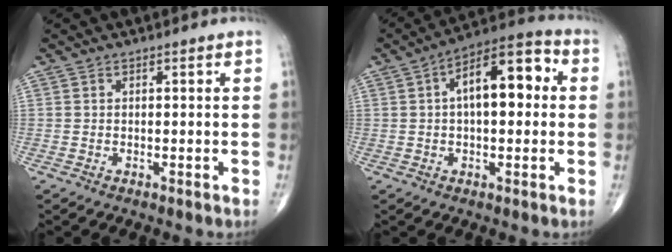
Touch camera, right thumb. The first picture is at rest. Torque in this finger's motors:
{"motor_torque": [0.92, 2.63, 1.00, -0.13, 0.16]}